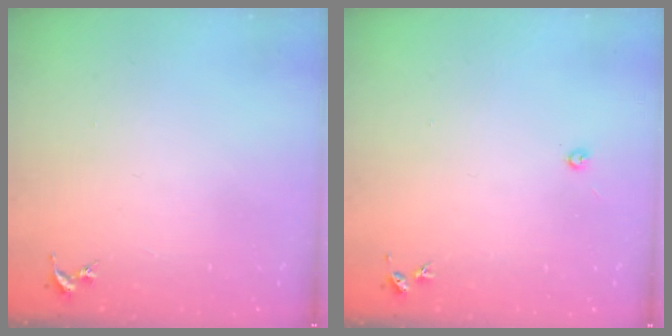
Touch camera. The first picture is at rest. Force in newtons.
{"total": 3.0, "press": 3.0, "slide": 0.4}